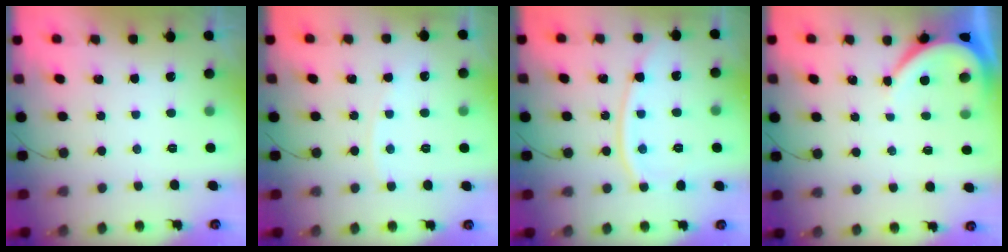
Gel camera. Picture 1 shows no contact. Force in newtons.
{"total": 4.0, "press": 3.9, "slide": 0.6}
{"total": 11.3, "press": 11.2, "slide": 1.3}
{"total": 5.9, "press": 5.9, "slide": 0.7}